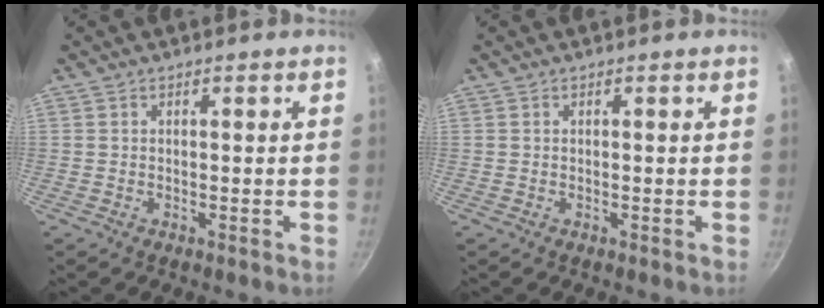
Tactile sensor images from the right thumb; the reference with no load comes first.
{"total": 0.0}